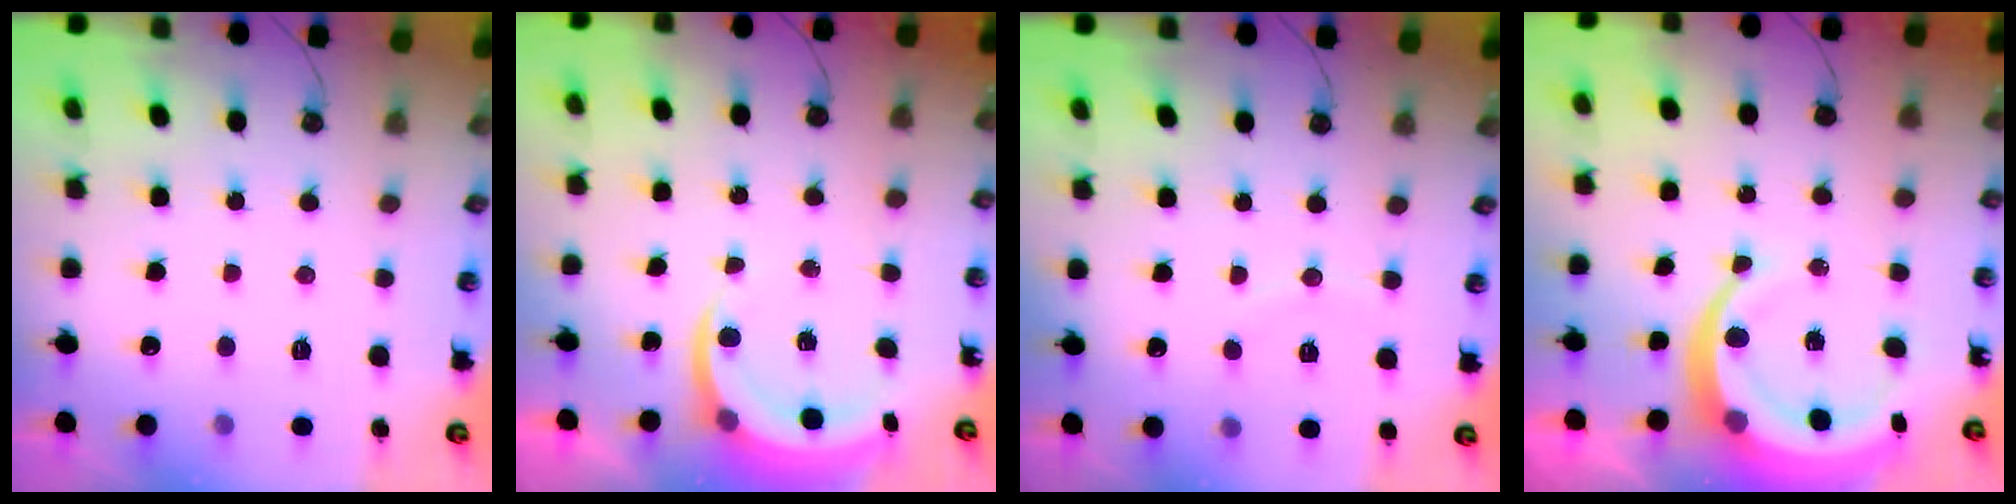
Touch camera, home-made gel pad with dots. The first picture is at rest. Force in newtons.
{"total": 8.7, "press": 8.6, "slide": 0.7}
{"total": 5.7, "press": 5.7, "slide": 0.4}
{"total": 12.6, "press": 12.3, "slide": 2.6}